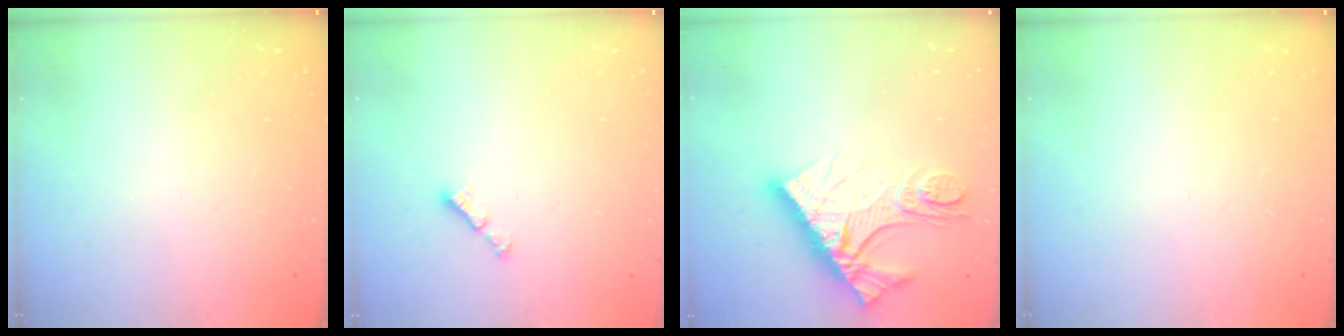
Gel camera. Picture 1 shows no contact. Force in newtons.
{"total": 3.0, "press": 2.9, "slide": 0.5}
{"total": 14.2, "press": 14.1, "slide": 1.5}
{"total": 0.0}